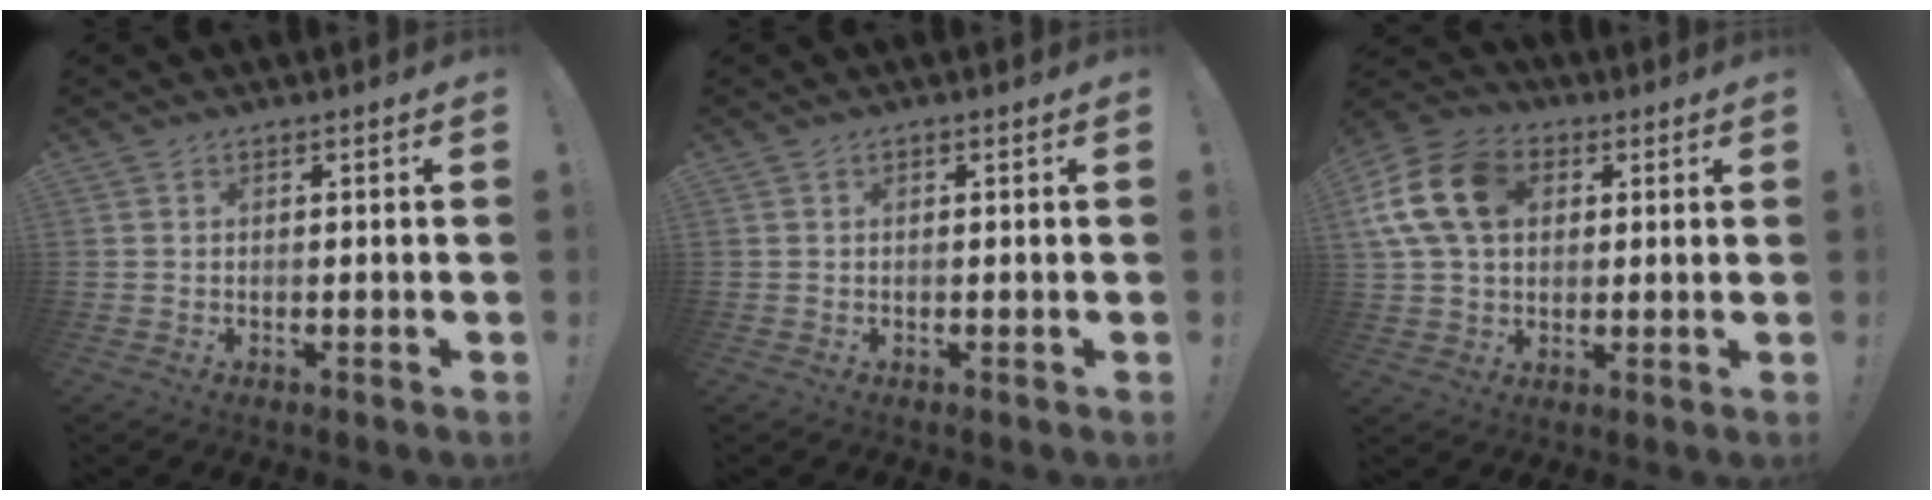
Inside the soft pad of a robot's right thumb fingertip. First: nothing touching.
{"total": 0.0}
{"total": 16.2, "force": [4.3, 11.9, 10.0], "torque": [-0.184, 0.001, 0.084]}